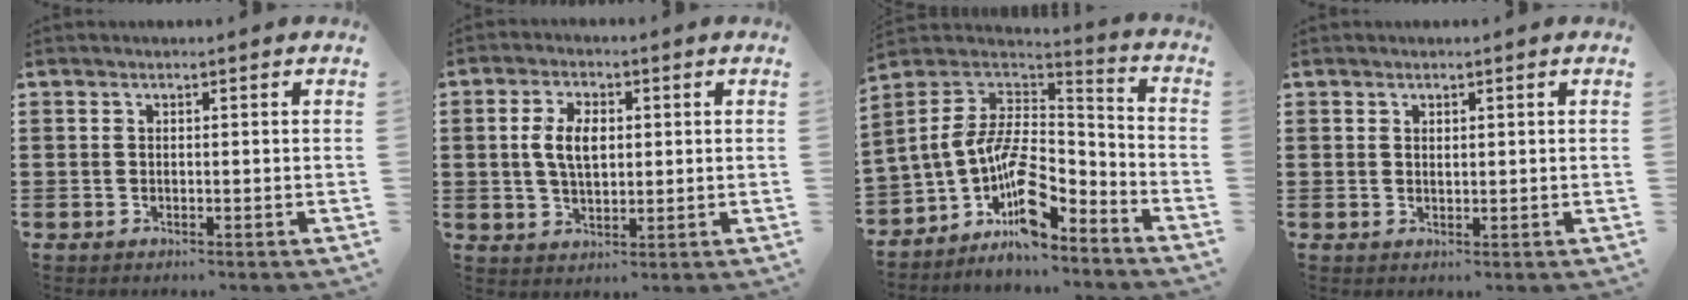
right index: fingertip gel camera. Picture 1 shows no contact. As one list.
[{"total": 5.7, "force": [0.6, 3.0, 4.7], "torque": [-0.096, 0.006, 0.005]}, {"total": 11.3, "force": [-5.6, 5.7, 8.0], "torque": [-0.170, -0.001, -0.109]}, {"total": 0.8, "force": [0.6, 0.5, 0.3], "torque": [-0.007, 0.003, 0.012]}]